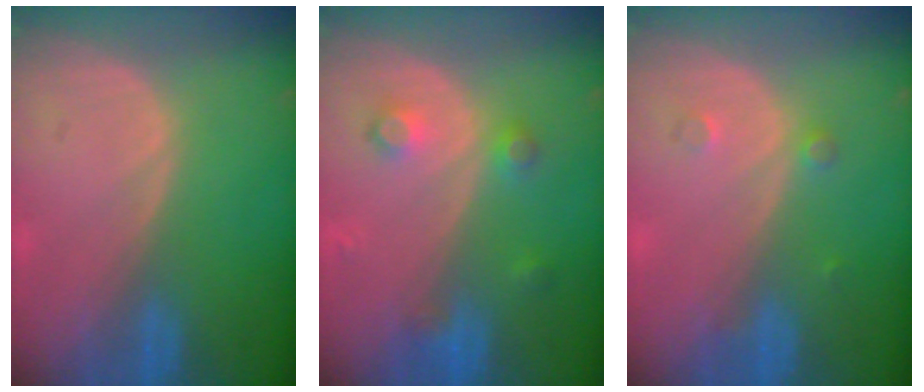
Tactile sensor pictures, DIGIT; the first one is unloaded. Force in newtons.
{"total": 3.8, "press": 3.4, "slide": 1.7}
{"total": 1.5, "press": 1.5, "slide": 0.1}